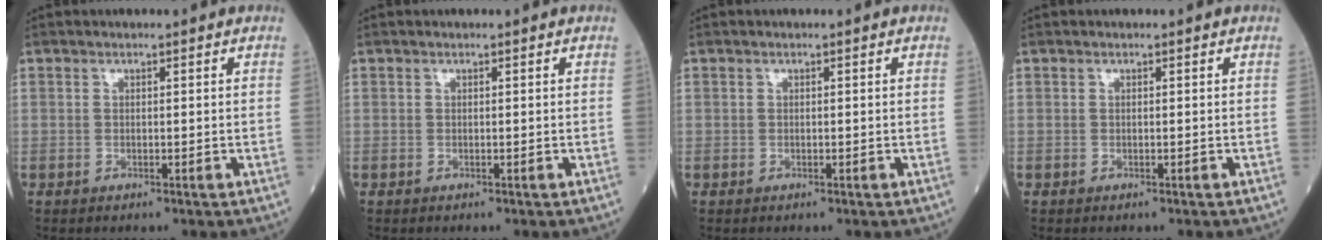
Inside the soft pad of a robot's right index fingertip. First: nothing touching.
{"total": 0.0}
{"total": 0.0}
{"total": 0.0}